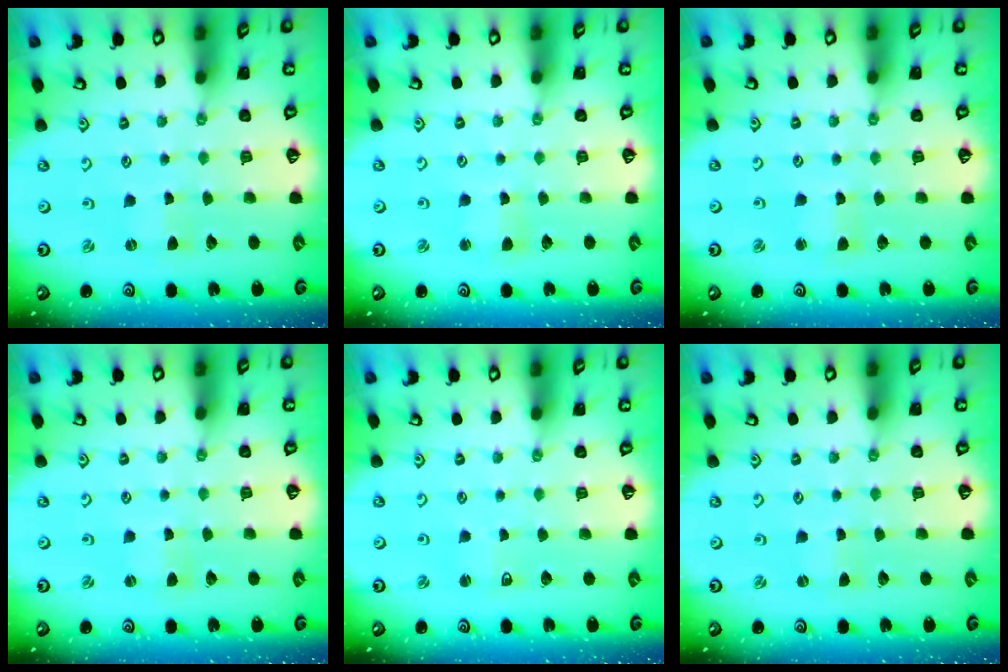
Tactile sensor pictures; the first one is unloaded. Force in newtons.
{"total": 1.7, "press": 1.7, "slide": 0.3}
{"total": 1.8, "press": 1.7, "slide": 0.4}
{"total": 0.0}
{"total": 2.2, "press": 2.2, "slide": 0.3}
{"total": 0.0}